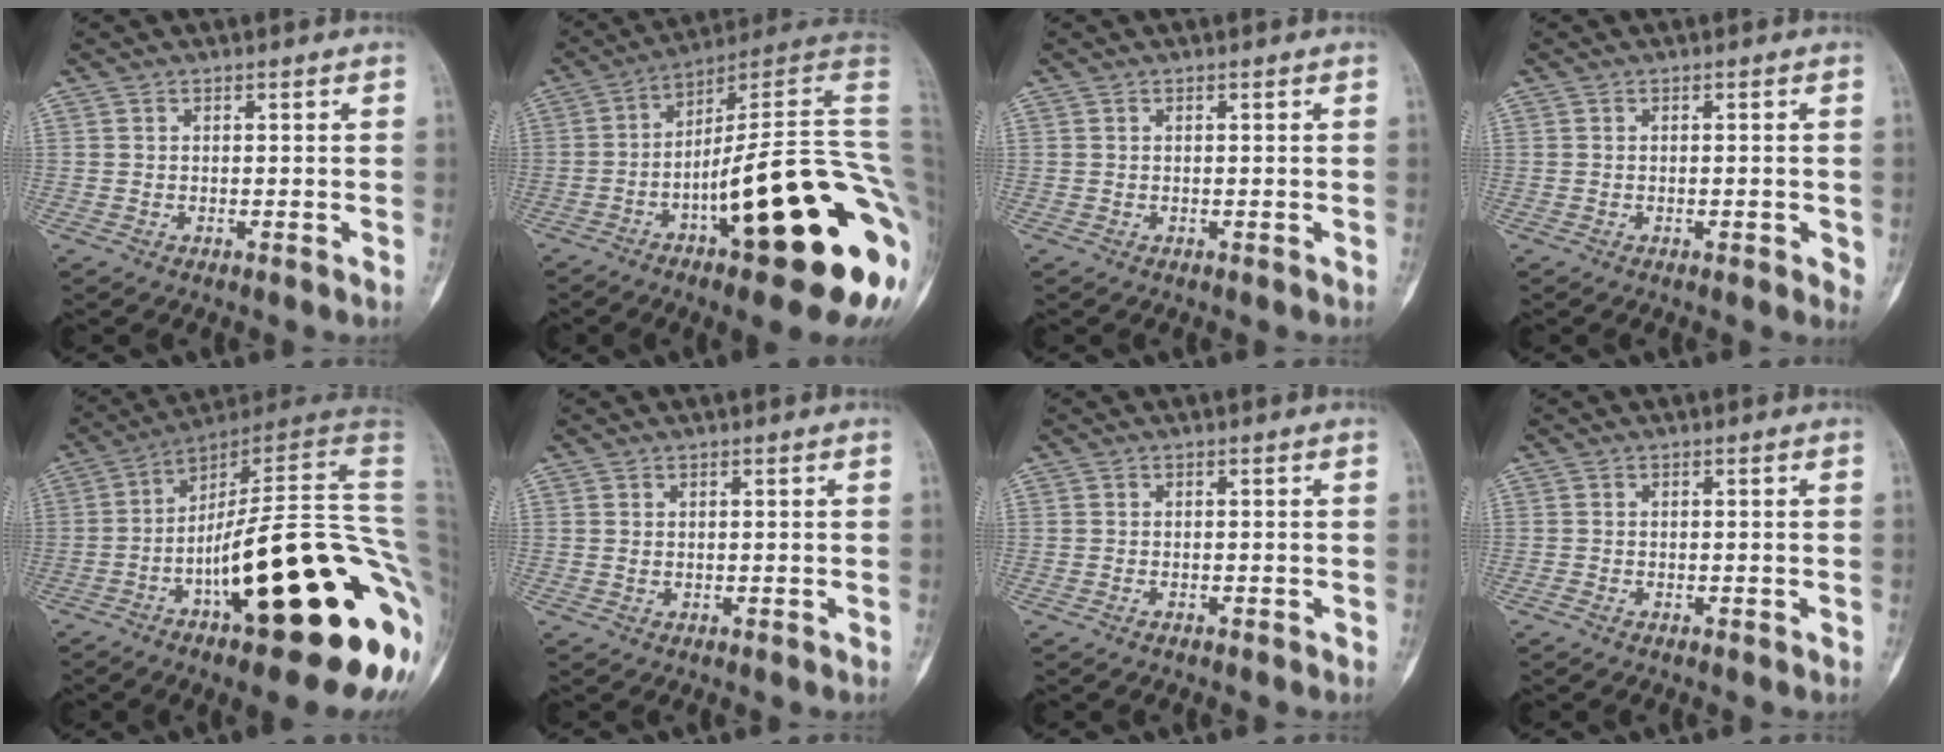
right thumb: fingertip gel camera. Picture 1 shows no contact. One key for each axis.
{"total": 29.3, "fx": -8.5, "fy": 6.6, "fz": 27.3, "tx": -0.305, "ty": 0.051, "tz": -0.124}
{"total": 0.0}
{"total": 2.1, "fx": -0.4, "fy": 0.9, "fz": 1.8, "tx": -0.018, "ty": -0.002, "tz": -0.004}
{"total": 31.9, "fx": -9.1, "fy": 7.9, "fz": 29.5, "tx": -0.327, "ty": 0.058, "tz": -0.135}
{"total": 0.8, "fx": 0.0, "fy": 0.7, "fz": 0.4, "tx": -0.006, "ty": 0.001, "tz": 0.001}
{"total": 0.8, "fx": -0.6, "fy": 0.5, "fz": 0.3, "tx": -0.004, "ty": 0.004, "tz": -0.013}
{"total": 0.9, "fx": -0.7, "fy": 0.5, "fz": 0.3, "tx": -0.006, "ty": 0.001, "tz": -0.018}